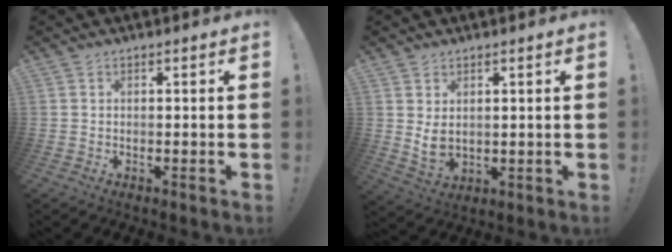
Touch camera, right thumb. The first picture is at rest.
{"total": 5.6, "force": [1.8, 3.8, 3.6], "torque": [-0.043, -0.017, 0.034]}